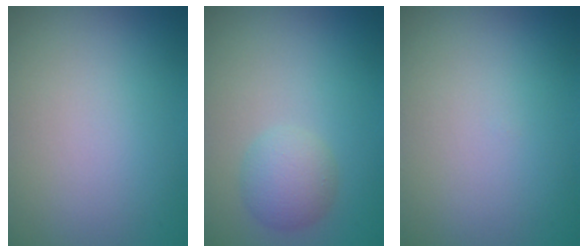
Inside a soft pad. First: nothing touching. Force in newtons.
{"total": 2.7, "press": 2.7, "slide": 0.1}
{"total": 0.0}